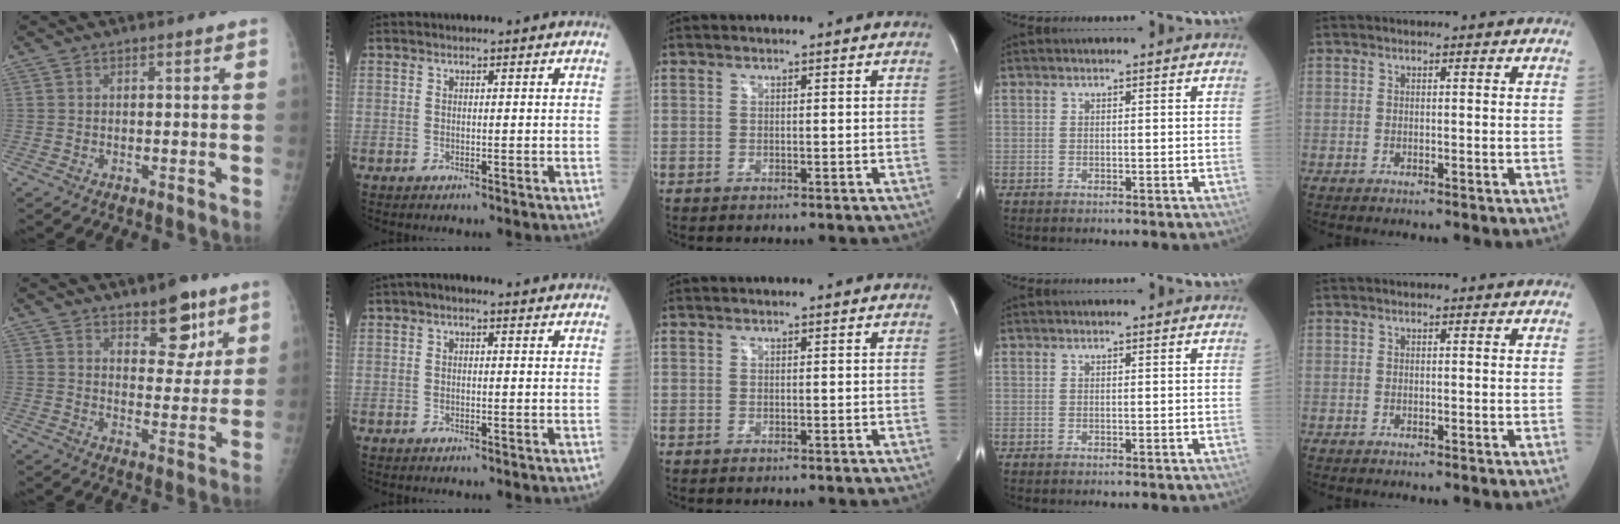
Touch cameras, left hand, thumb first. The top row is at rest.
{"thumb": {"total": 9.9, "force": [6.3, 4.8, 6.0], "torque": [-0.048, -0.037, 0.093]}, "index": {"total": 2.0, "force": [1.1, 0.8, 1.4], "torque": [-0.024, 0.018, 0.012]}}